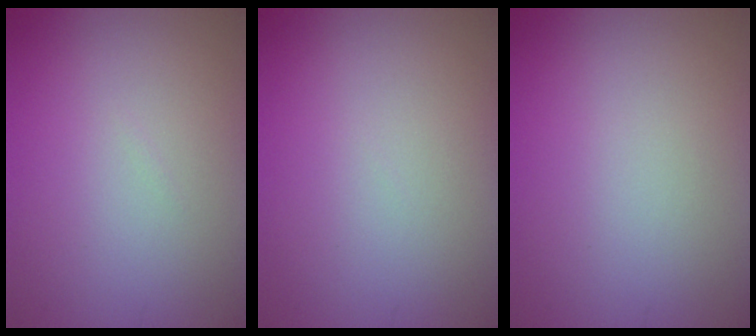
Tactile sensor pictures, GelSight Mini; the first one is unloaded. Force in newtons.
{"total": 0.0}
{"total": 0.0}